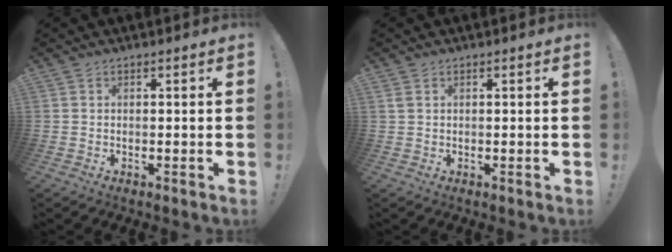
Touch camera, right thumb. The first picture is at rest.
{"total": 1.1, "force": [0.6, 0.5, 0.8], "torque": [-0.023, 0.005, 0.012]}